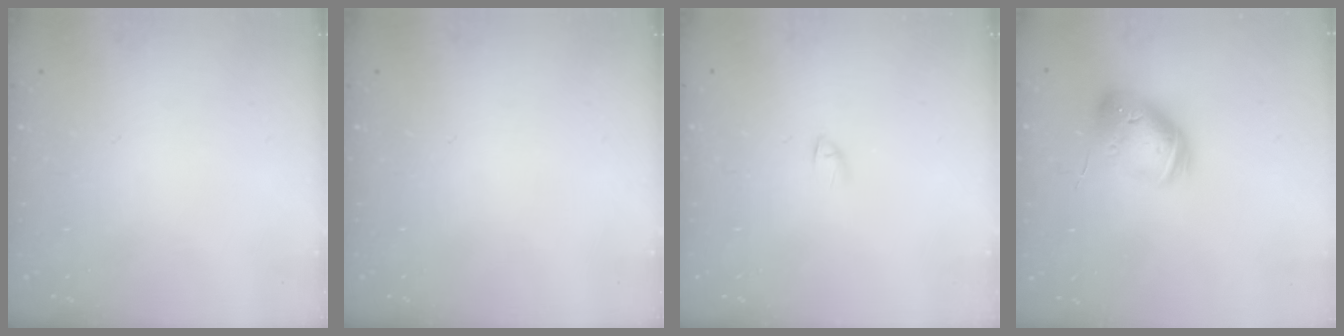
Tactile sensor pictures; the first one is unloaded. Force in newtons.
{"total": 0.0}
{"total": 2.4, "press": 2.3, "slide": 0.7}
{"total": 15.5, "press": 15.4, "slide": 2.2}